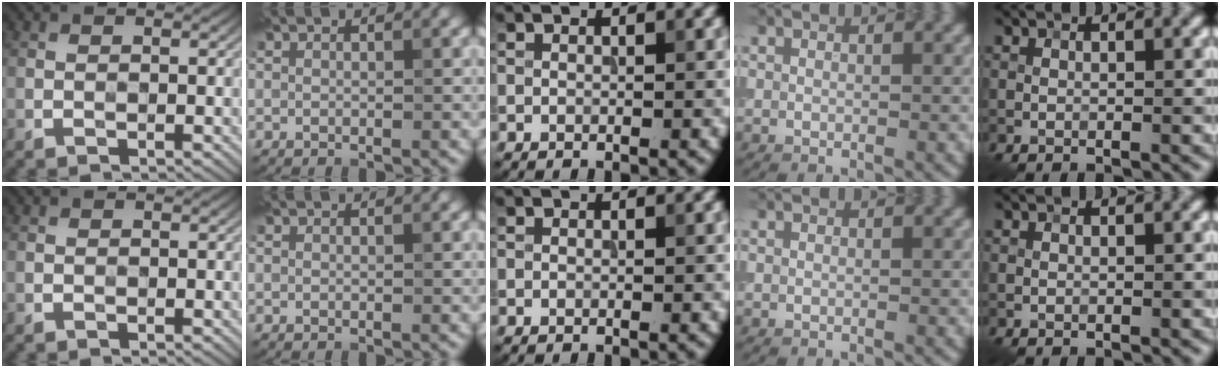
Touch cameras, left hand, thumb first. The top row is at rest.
{}